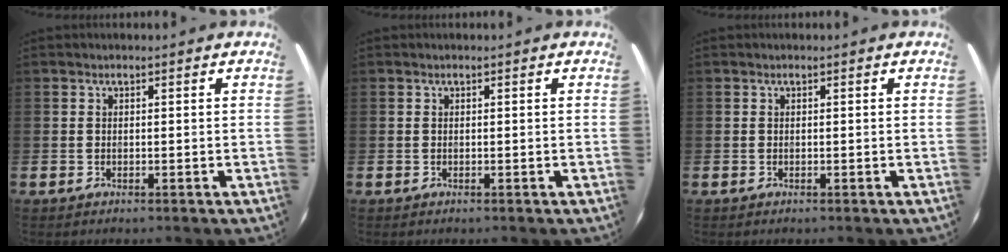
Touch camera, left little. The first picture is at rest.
{"total": 0.0}
{"total": 0.0}